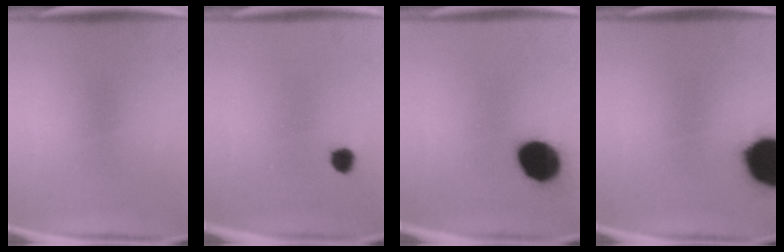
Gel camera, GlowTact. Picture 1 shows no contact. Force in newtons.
{"total": 2.5}
{"total": 14.0}
{"total": 19.7}